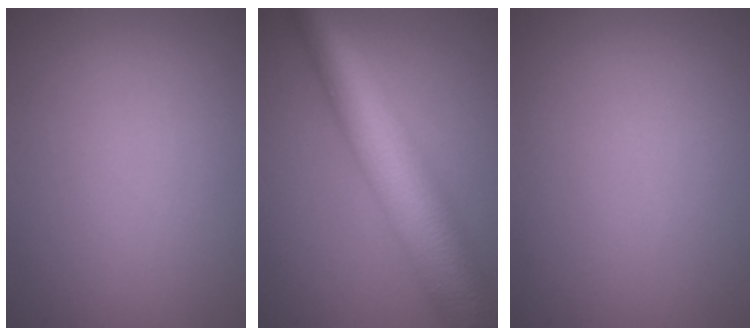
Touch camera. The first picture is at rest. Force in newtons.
{"total": 11.4, "press": 11.4, "slide": 0.3}
{"total": 0.0}